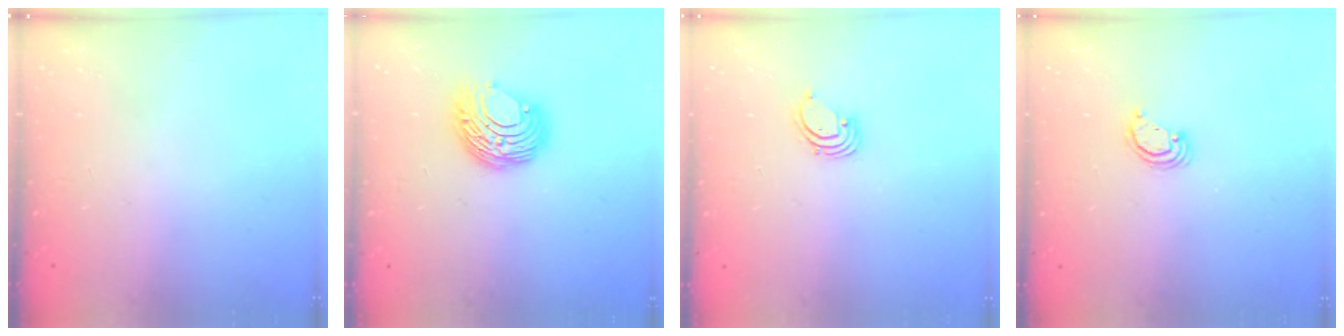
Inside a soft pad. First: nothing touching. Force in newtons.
{"total": 9.1, "press": 9.1, "slide": 0.4}
{"total": 1.4, "press": 1.4, "slide": 0.1}
{"total": 2.5, "press": 2.5, "slide": 0.2}